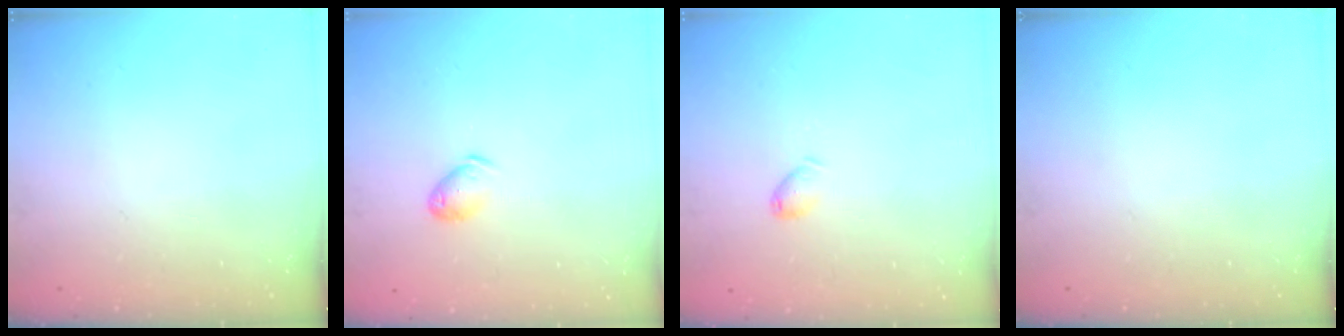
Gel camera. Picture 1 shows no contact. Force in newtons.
{"total": 5.3, "press": 5.2, "slide": 0.8}
{"total": 3.5, "press": 3.5, "slide": 0.6}
{"total": 0.0}